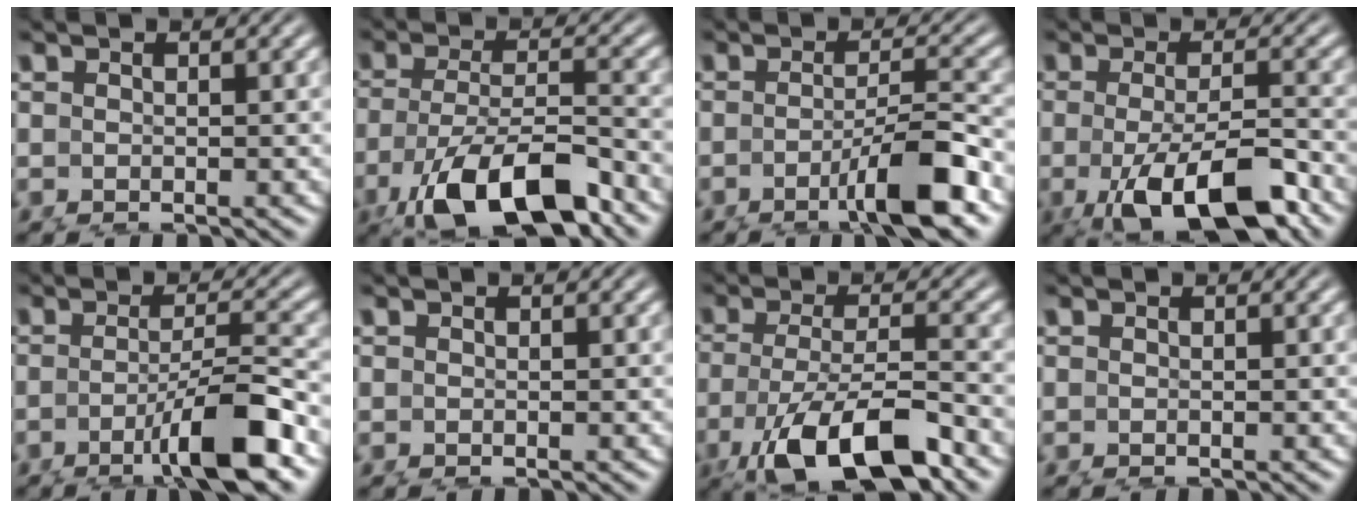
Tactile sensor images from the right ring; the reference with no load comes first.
{"total": 6.2, "force": [-3.0, 2.8, 4.6], "torque": [-0.092, -0.037, -0.024]}
{"total": 4.3, "force": [-2.1, 0.2, 3.8], "torque": [-0.059, -0.010, -0.027]}
{"total": 7.5, "force": [-4.1, 2.8, 5.7], "torque": [-0.107, -0.036, -0.037]}
{"total": 5.1, "force": [-2.5, 0.5, 4.4], "torque": [-0.069, -0.012, -0.029]}
{"total": 0.0}
{"total": 5.7, "force": [-2.8, 2.1, 4.5], "torque": [-0.096, -0.036, -0.018]}
{"total": 0.0}